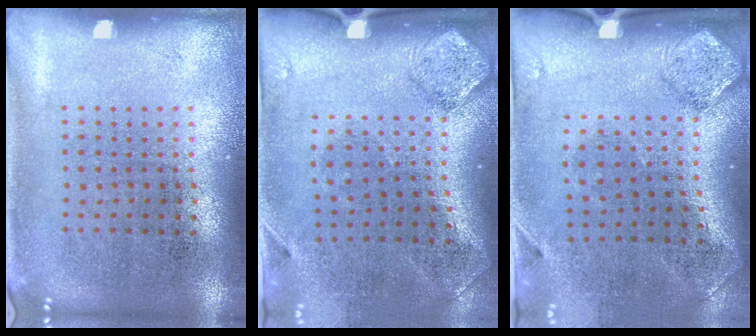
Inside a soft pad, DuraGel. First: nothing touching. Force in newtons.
{"total": 2.0, "press": 1.1, "slide": 1.7}
{"total": 2.0, "press": 1.1, "slide": 1.7}